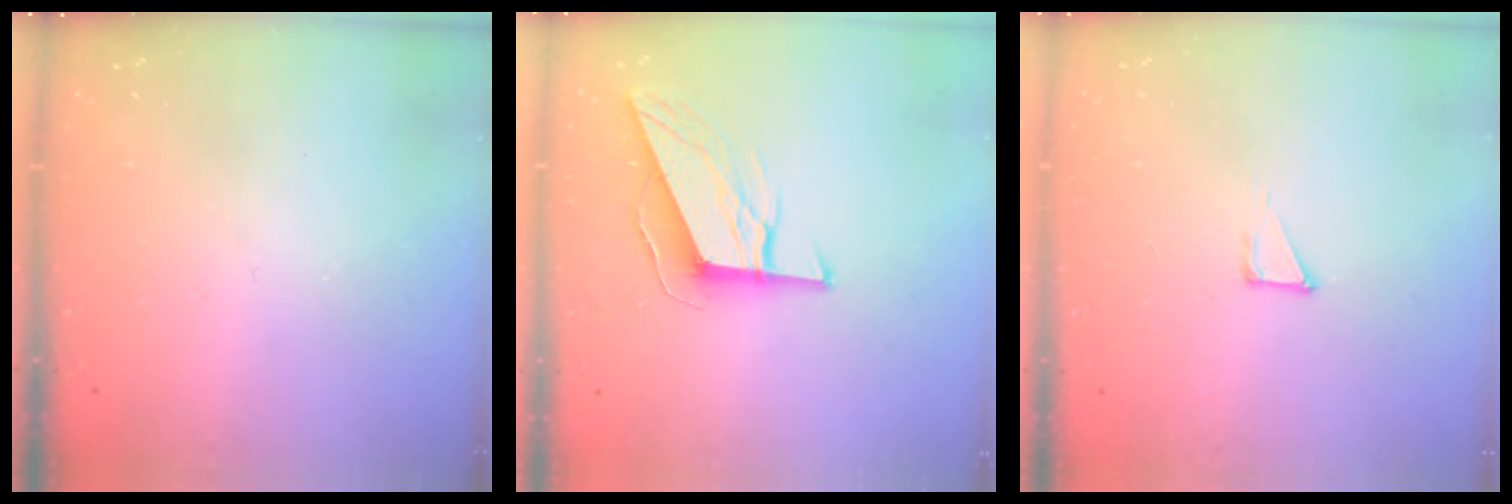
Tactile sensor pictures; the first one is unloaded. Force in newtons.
{"total": 10.1, "press": 10.0, "slide": 1.6}
{"total": 2.7, "press": 2.7, "slide": 0.3}